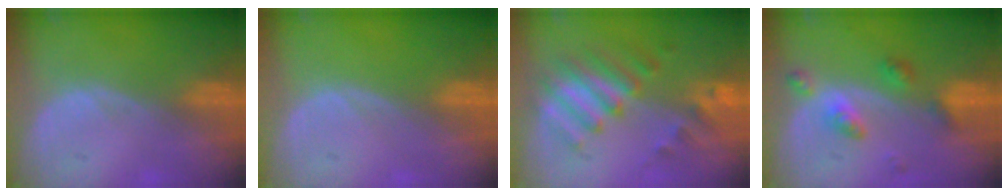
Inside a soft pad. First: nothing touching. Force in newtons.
{"total": 0.0}
{"total": 8.1, "press": 7.7, "slide": 2.7}
{"total": 4.8, "press": 4.8, "slide": 0.1}